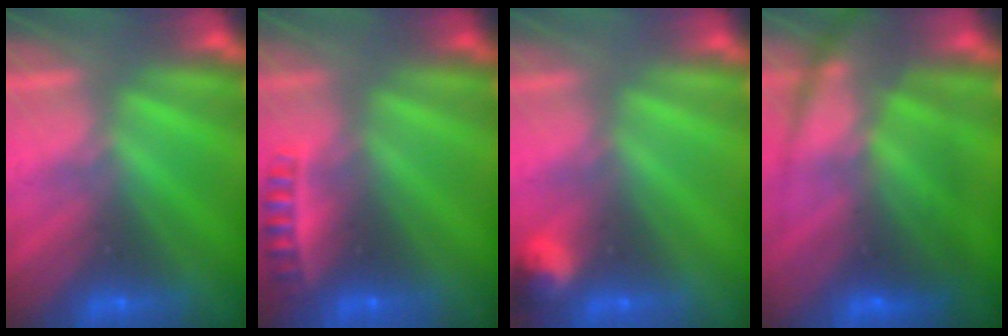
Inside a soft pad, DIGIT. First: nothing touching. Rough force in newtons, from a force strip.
{"total": 2.4}
{"total": 3.0}
{"total": 6.9}